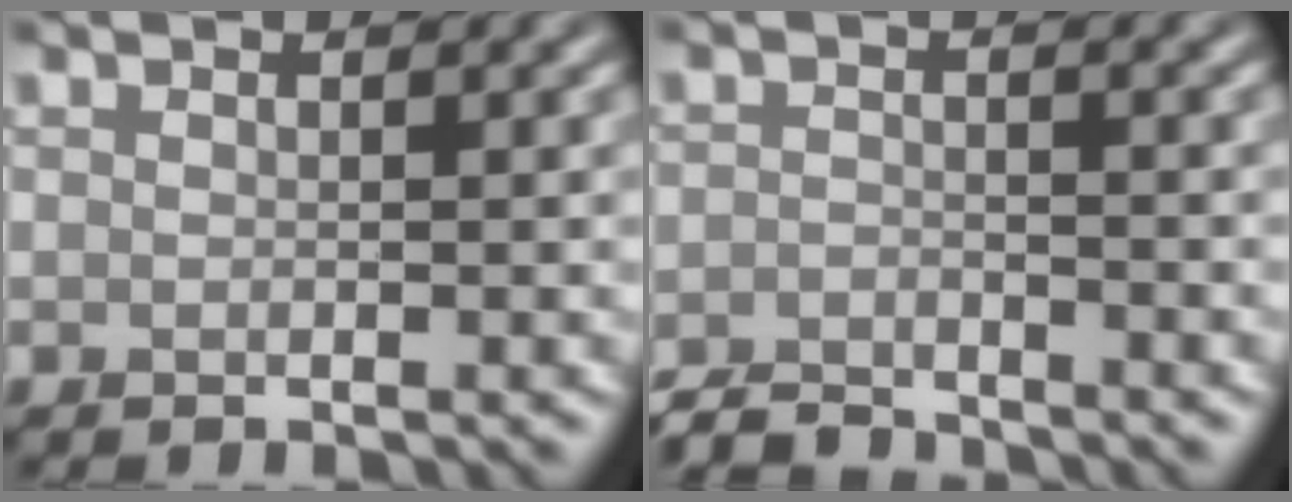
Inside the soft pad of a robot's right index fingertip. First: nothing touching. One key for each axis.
{"total": 3.3, "fx": -3.2, "fy": 0.4, "fz": 0.7, "tx": -0.014, "ty": -0.004, "tz": -0.066}